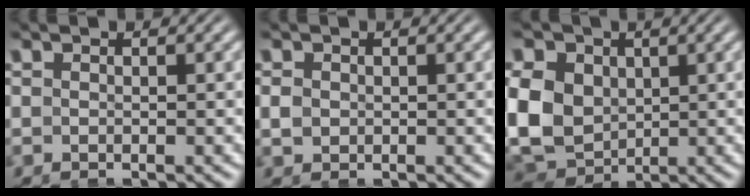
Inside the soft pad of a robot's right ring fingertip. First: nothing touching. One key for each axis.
{"total": 1.7, "fx": -0.2, "fy": 1.6, "fz": 0.6, "tx": -0.023, "ty": -0.013, "tz": 0.003}
{"total": 10.0, "fx": -0.6, "fy": 8.8, "fz": 4.6, "tx": -0.122, "ty": -0.045, "tz": -0.001}